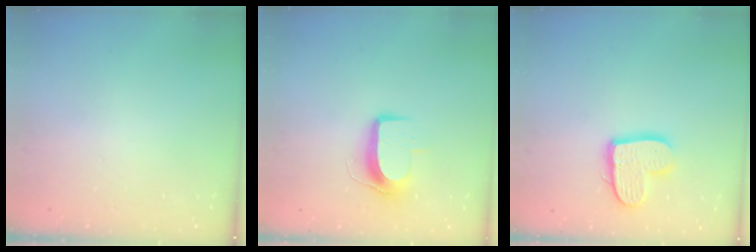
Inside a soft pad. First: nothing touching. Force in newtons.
{"total": 9.4, "press": 9.4, "slide": 0.3}
{"total": 12.5, "press": 12.4, "slide": 1.1}